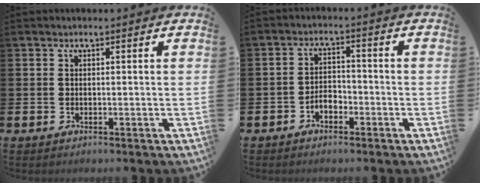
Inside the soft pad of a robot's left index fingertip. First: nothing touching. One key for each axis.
{"total": 2.6, "fx": -1.7, "fy": 1.5, "fz": 1.2, "tx": -0.028, "ty": 0.009, "tz": -0.037}